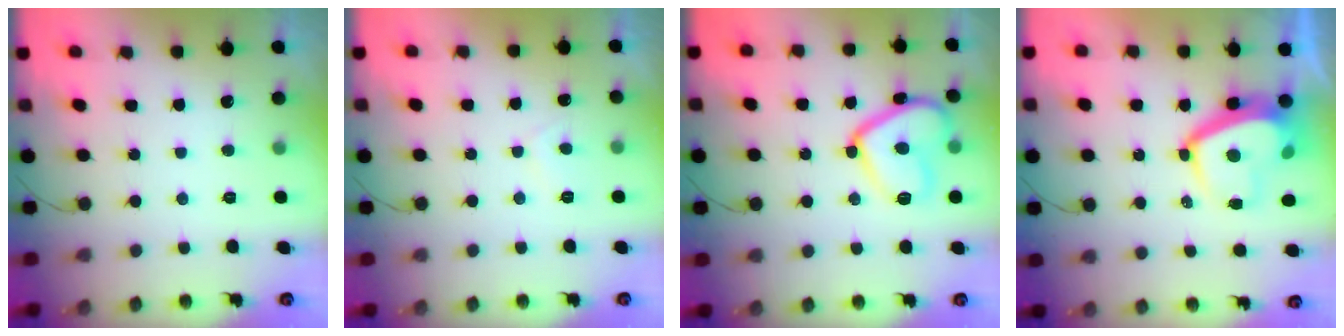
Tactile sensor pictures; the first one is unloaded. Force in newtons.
{"total": 2.1, "press": 1.9, "slide": 0.7}
{"total": 14.8, "press": 14.7, "slide": 1.2}
{"total": 10.6, "press": 10.6, "slide": 0.9}